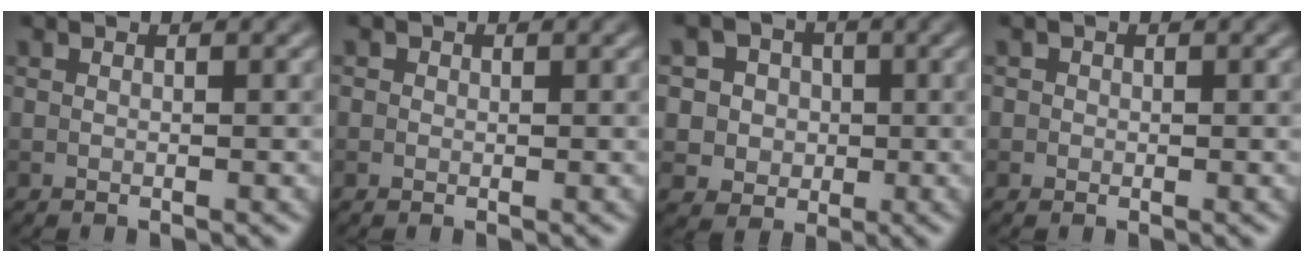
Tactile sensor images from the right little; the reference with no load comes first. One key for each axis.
{"total": 0.8, "fx": 0.2, "fy": 0.8, "fz": 0.1, "tx": 0.005, "ty": -0.004, "tz": -0.001}
{"total": 6.6, "fx": 2.0, "fy": 5.9, "fz": 2.2, "tx": -0.040, "ty": 0.022, "tz": 0.018}
{"total": 0.9, "fx": 0.1, "fy": 0.9, "fz": 0.1, "tx": 0.008, "ty": -0.004, "tz": -0.002}